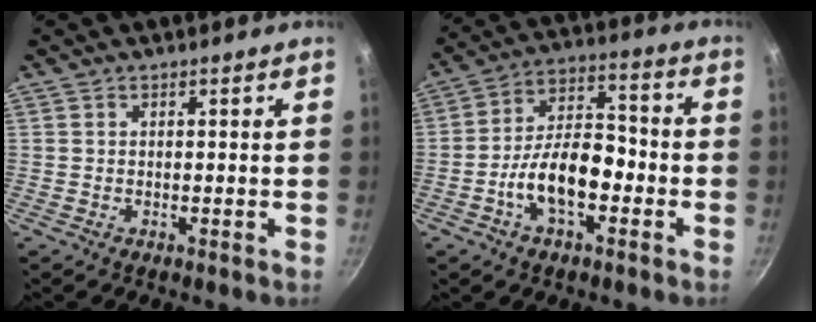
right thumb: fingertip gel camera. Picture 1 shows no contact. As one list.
[{"total": 12.7, "force": [-4.3, 6.8, 9.8], "torque": [-0.140, 0.052, -0.082]}]